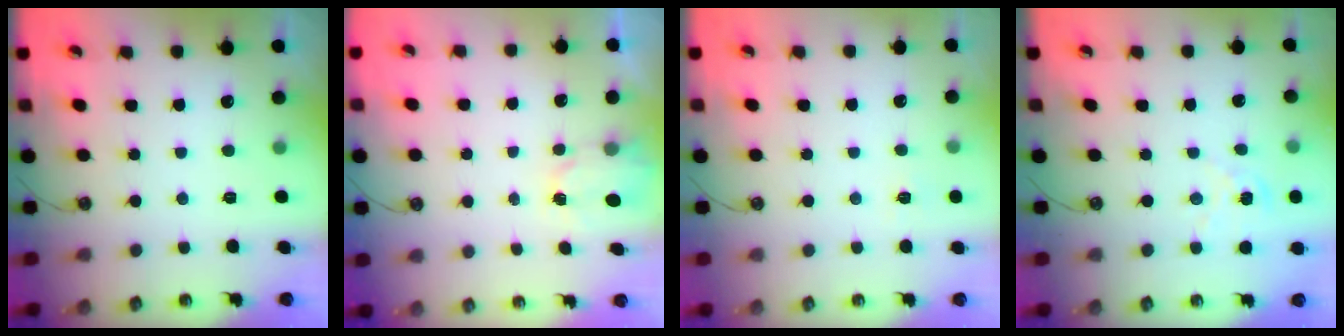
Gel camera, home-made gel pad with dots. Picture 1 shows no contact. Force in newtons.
{"total": 2.3, "press": 2.3, "slide": 0.4}
{"total": 5.0, "press": 5.0, "slide": 0.5}
{"total": 1.6, "press": 1.6, "slide": 0.2}